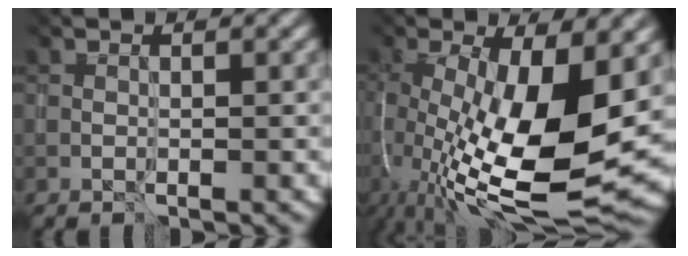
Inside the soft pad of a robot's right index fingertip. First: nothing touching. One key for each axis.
{"total": 14.8, "fx": -1.2, "fy": 6.1, "fz": 13.4, "tx": -0.249, "ty": -0.022, "tz": 0.008}